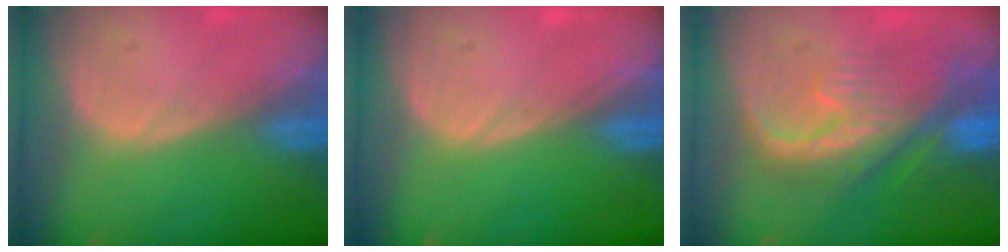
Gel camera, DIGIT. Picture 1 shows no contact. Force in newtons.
{"total": 0.0}
{"total": 9.4, "press": 9.0, "slide": 2.7}